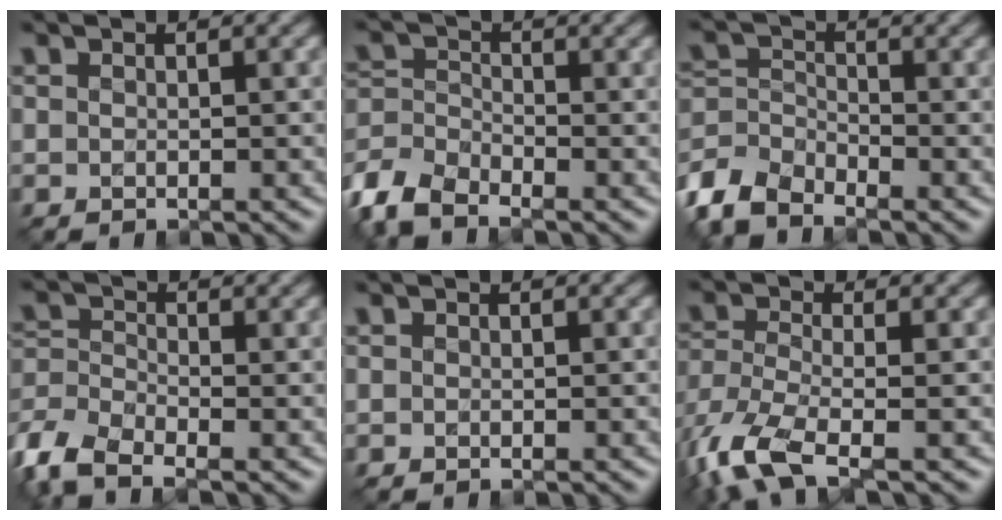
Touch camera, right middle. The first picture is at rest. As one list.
[{"total": 4.8, "force": [-3.8, 1.8, 2.3], "torque": [-0.053, -0.005, -0.091]}, {"total": 4.7, "force": [-3.8, 1.9, 1.8], "torque": [-0.042, -0.005, -0.091]}, {"total": 5.5, "force": [-3.8, 2.2, 3.3], "torque": [-0.076, -0.004, -0.094]}, {"total": 0.0}, {"total": 8.0, "force": [-4.6, 3.0, 5.8], "torque": [-0.142, -0.026, -0.098]}]